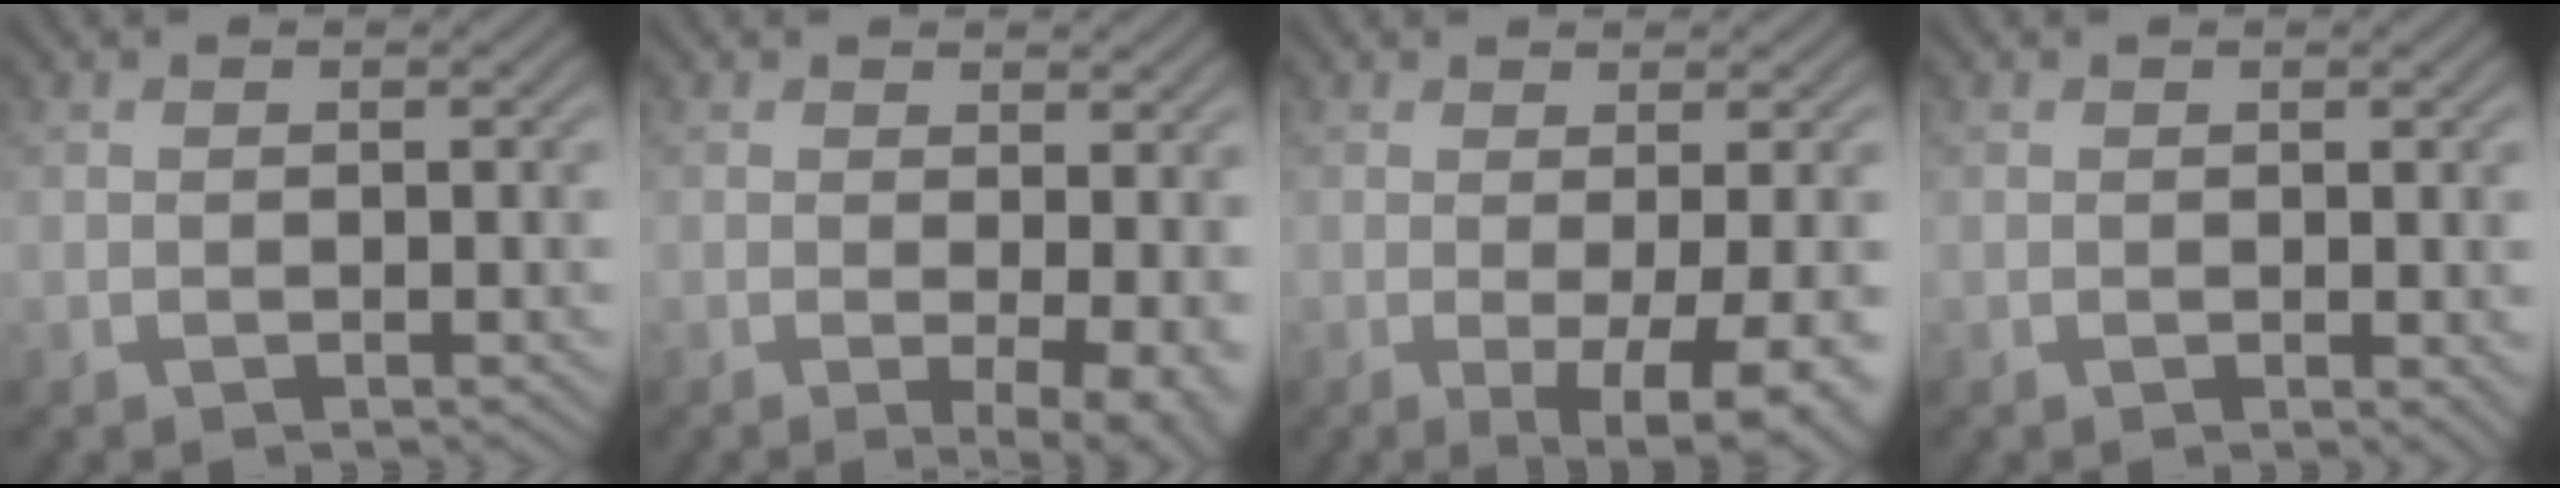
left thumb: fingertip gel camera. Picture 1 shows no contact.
{"total": 4.8, "force": [0.1, 1.3, 4.6], "torque": [-0.069, -0.008, 0.002]}
{"total": 6.7, "force": [-1.2, 1.6, 6.4], "torque": [-0.089, -0.006, -0.012]}
{"total": 1.0, "force": [0.1, 0.5, 0.8], "torque": [-0.008, -0.002, 0.004]}